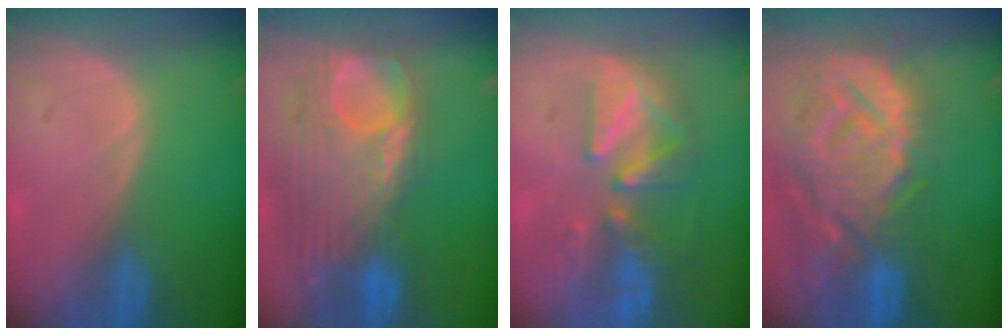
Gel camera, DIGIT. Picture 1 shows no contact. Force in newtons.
{"total": 12.7, "press": 10.6, "slide": 6.9}
{"total": 8.0, "press": 7.9, "slide": 1.5}
{"total": 14.4, "press": 12.4, "slide": 7.3}